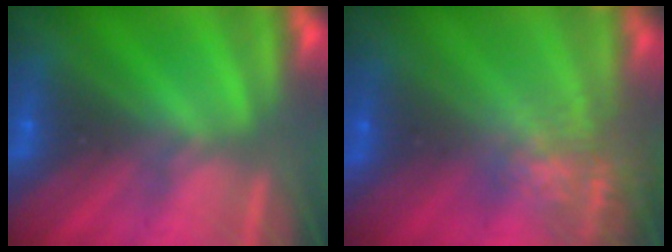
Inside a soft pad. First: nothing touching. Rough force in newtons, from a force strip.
{"total": 7.6}